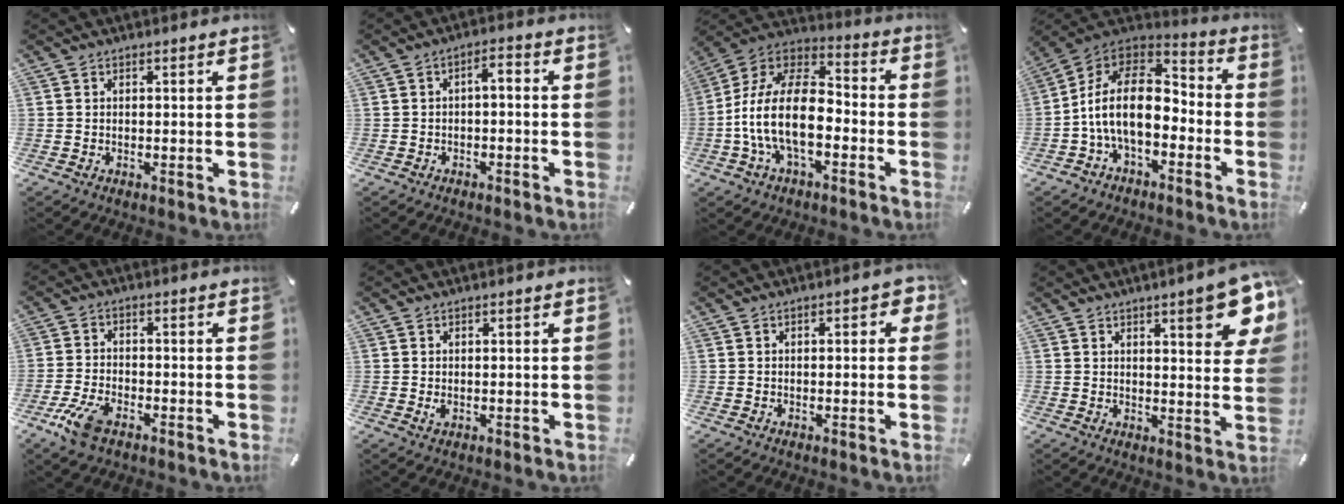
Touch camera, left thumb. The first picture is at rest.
{"total": 3.2, "force": [-1.7, 1.3, 2.4], "torque": [-0.043, 0.018, -0.036]}
{"total": 16.5, "force": [-5.1, 9.0, 12.9], "torque": [-0.266, 0.022, -0.090]}
{"total": 16.2, "force": [-3.6, 9.7, 12.5], "torque": [-0.259, 0.015, -0.063]}
{"total": 7.2, "force": [-4.1, 3.4, 4.9], "torque": [-0.120, 0.005, -0.078]}
{"total": 1.4, "force": [0.1, 0.6, 1.3], "torque": [-0.033, -0.004, 0.000]}
{"total": 3.7, "force": [0.3, 1.7, 3.2], "torque": [-0.036, 0.002, -0.001]}
{"total": 12.2, "force": [6.4, 3.4, 9.9], "torque": [-0.120, -0.039, 0.100]}